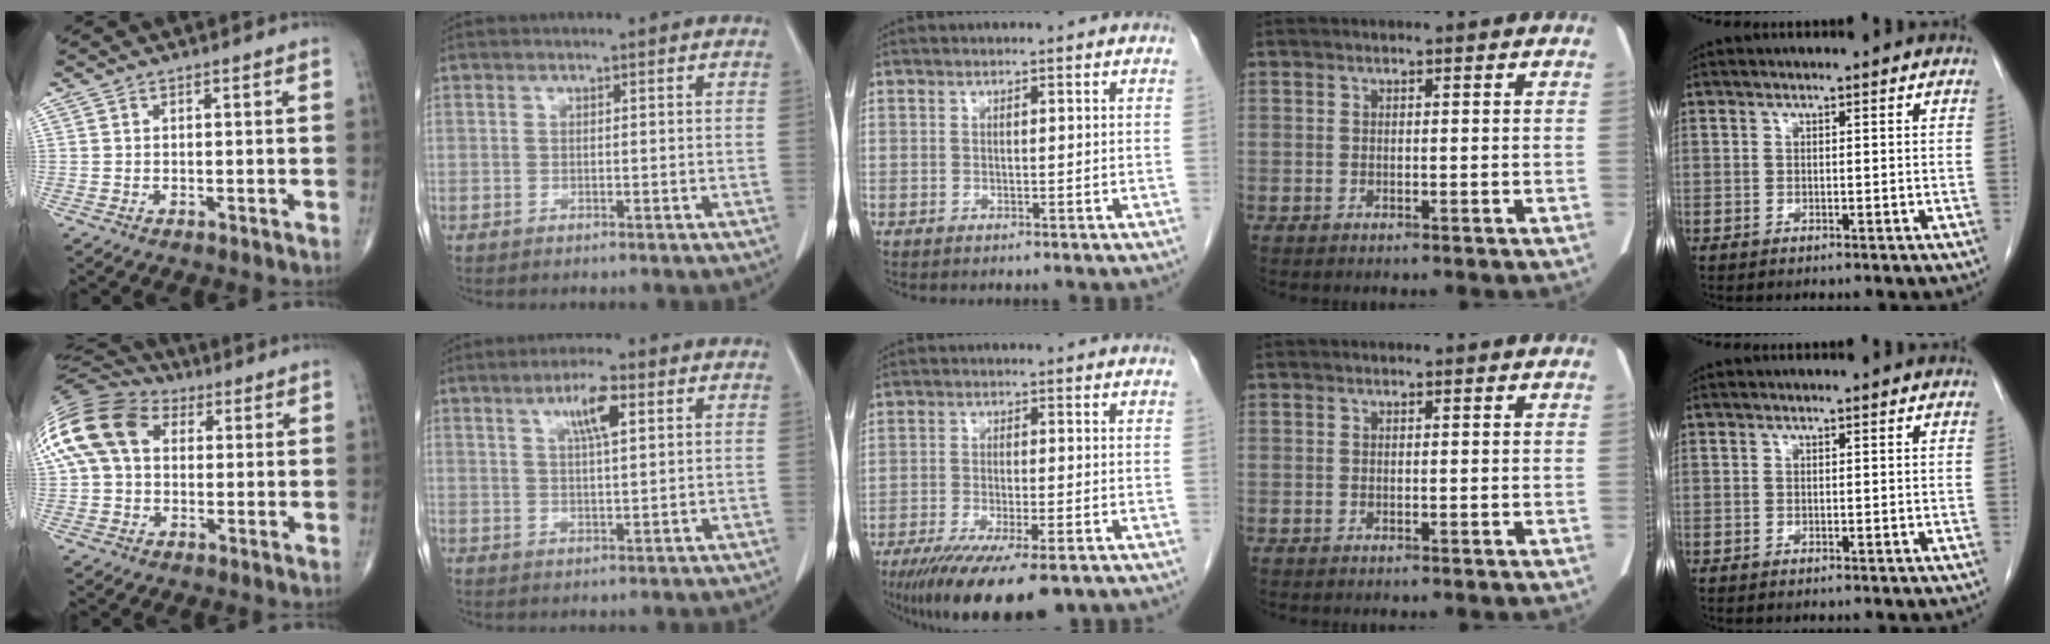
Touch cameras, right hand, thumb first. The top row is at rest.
{"thumb": {"total": 17.3, "force": [3.9, 12.3, 11.5], "torque": [-0.249, 0.043, 0.062]}, "index": {"total": 5.4, "force": [2.4, 0.8, 4.8], "torque": [-0.086, 0.003, 0.041]}, "middle": {"total": 14.4, "force": [-10.2, 2.8, 9.7], "torque": [-0.151, -0.032, -0.157]}}